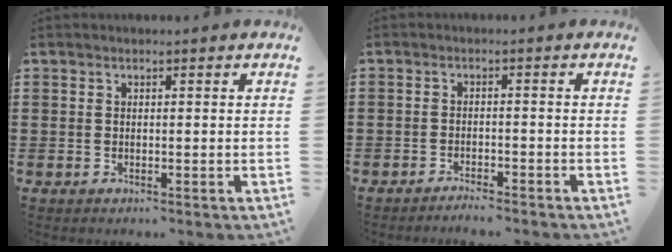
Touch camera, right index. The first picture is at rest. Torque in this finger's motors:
{"motor_torque": [0.35, -0.45, -0.14, -0.08]}